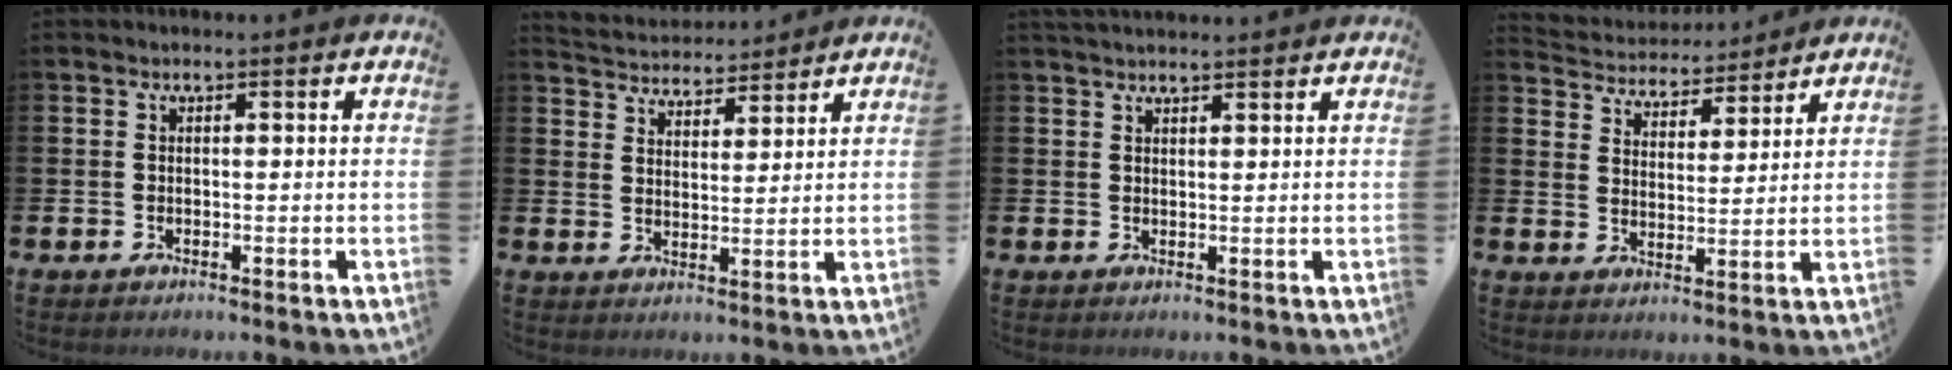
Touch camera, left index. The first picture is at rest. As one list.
[{"total": 4.5, "force": [4.4, 1.0, -0.4], "torque": [-0.017, -0.027, 0.080]}, {"total": 2.0, "force": [2.0, 0.3, 0.3], "torque": [0.000, -0.008, 0.034]}, {"total": 4.4, "force": [4.2, 1.2, -0.3], "torque": [-0.022, -0.031, 0.072]}]